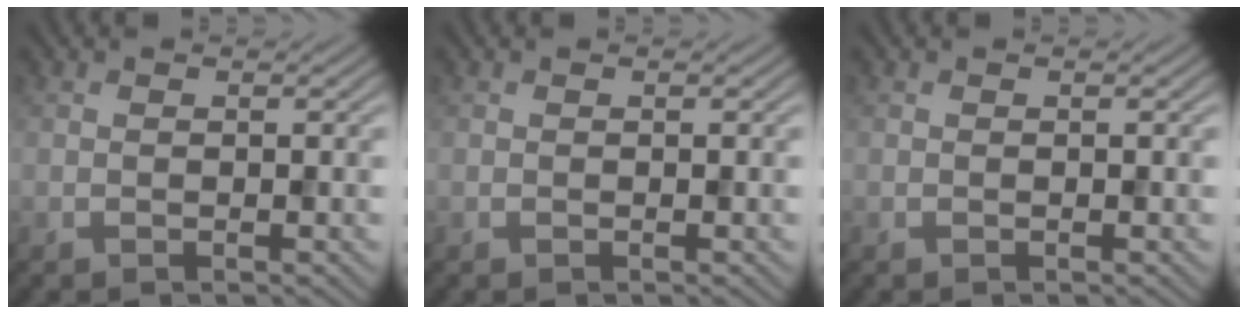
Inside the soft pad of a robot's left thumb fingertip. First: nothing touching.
{"total": 0.0}
{"total": 0.0}